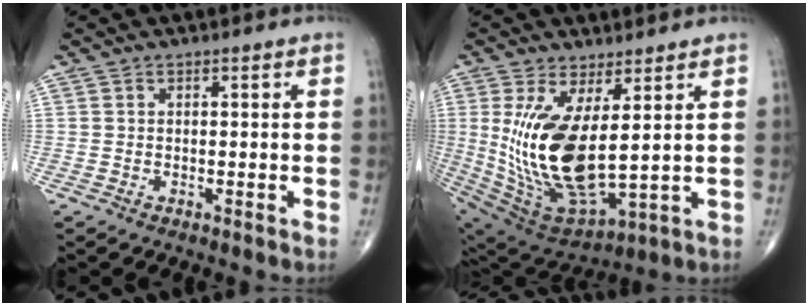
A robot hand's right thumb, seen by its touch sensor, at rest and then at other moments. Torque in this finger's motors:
{"motor_torque": [-0.81, 1.51, 2.11, 0.52, 0.65]}